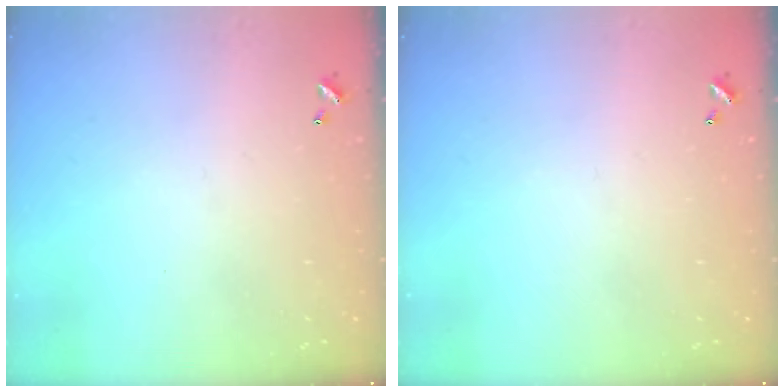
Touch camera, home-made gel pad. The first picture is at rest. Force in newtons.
{"total": 0.0}